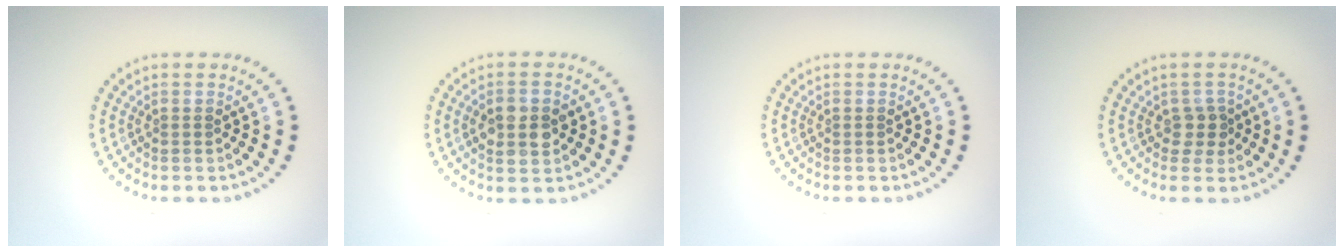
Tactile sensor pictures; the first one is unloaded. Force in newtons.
{"total": 3.9, "press": 3.9, "slide": 0.0}
{"total": 0.0}
{"total": 1.7, "press": 1.4, "slide": 0.9}